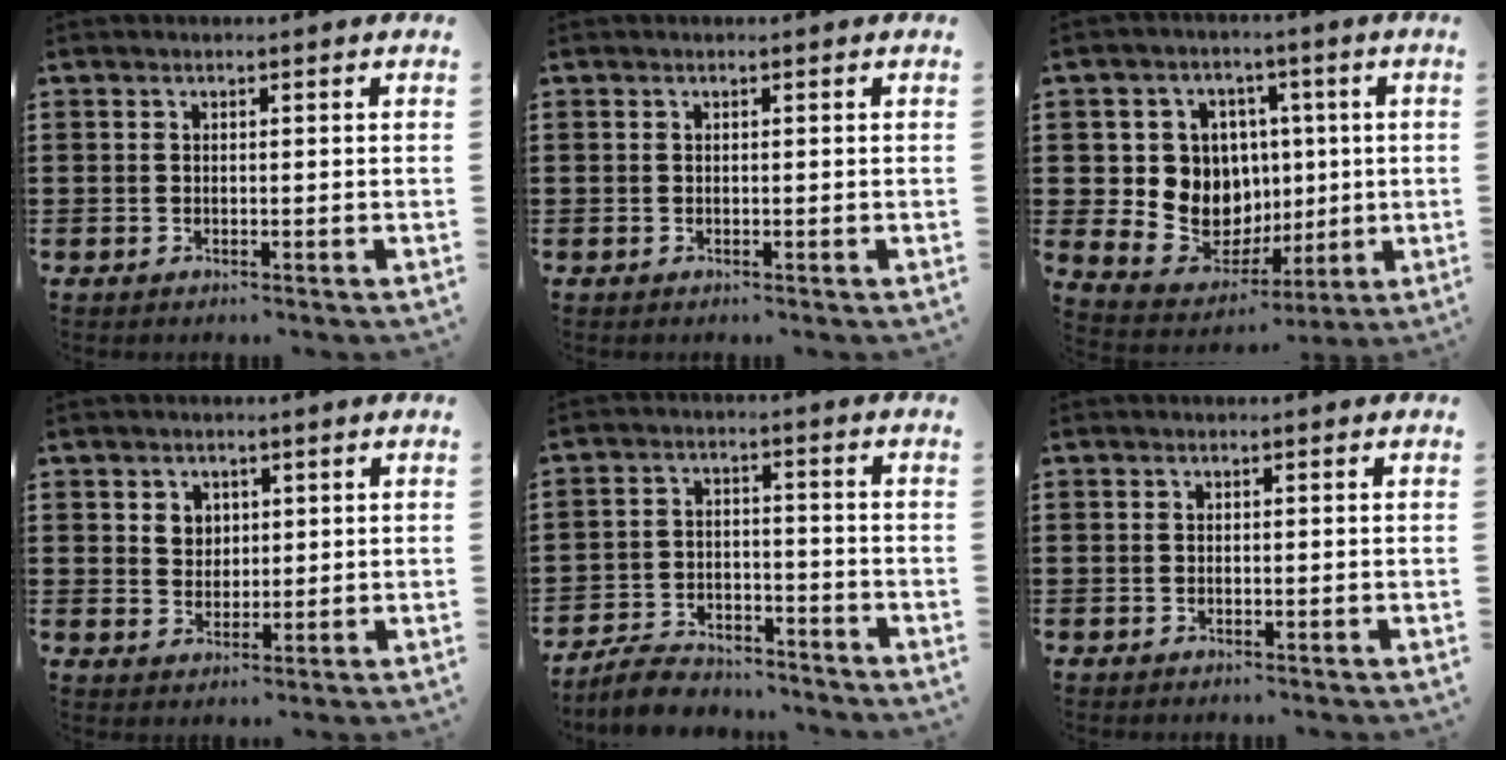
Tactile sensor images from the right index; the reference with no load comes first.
{"total": 0.0}
{"total": 9.3, "force": [0.9, 8.9, 2.6], "torque": [-0.082, -0.008, 0.028]}
{"total": 2.9, "force": [1.5, 2.4, 0.6], "torque": [-0.013, 0.005, 0.026]}
{"total": 5.5, "force": [-5.3, 1.1, 1.1], "torque": [-0.031, 0.008, -0.105]}
{"total": 0.0}